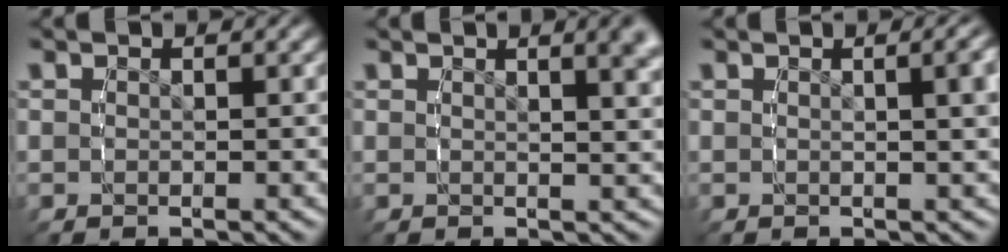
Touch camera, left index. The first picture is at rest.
{"total": 3.4, "force": [1.9, 0.4, 2.8], "torque": [-0.028, 0.003, 0.030]}
{"total": 2.2, "force": [0.7, 0.1, 2.1], "torque": [-0.018, 0.002, 0.011]}